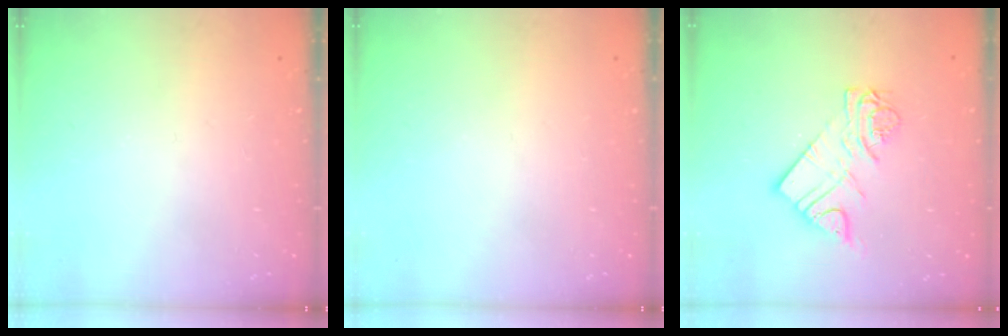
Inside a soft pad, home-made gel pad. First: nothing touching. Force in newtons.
{"total": 0.0}
{"total": 9.7, "press": 9.6, "slide": 0.9}